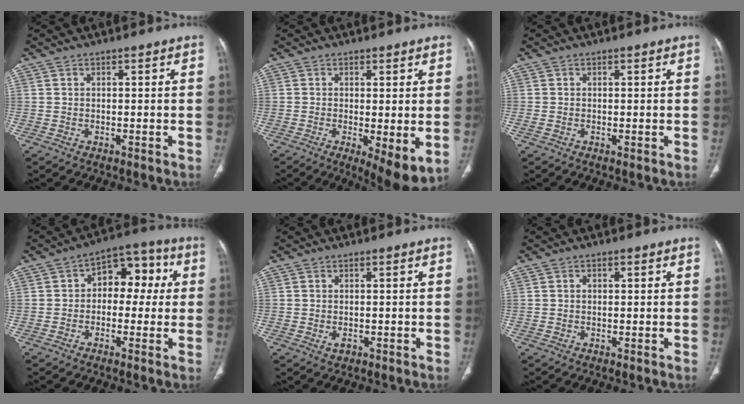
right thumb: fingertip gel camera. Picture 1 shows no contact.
{"total": 7.6, "force": [-1.4, 2.3, 7.1], "torque": [-0.112, -0.026, -0.020]}
{"total": 0.8, "force": [-0.1, 0.4, 0.6], "torque": [-0.016, -0.003, -0.002]}
{"total": 10.1, "force": [1.0, 6.9, 7.3], "torque": [-0.053, 0.036, 0.002]}
{"total": 1.4, "force": [-0.4, 1.0, 0.9], "torque": [-0.015, 0.002, -0.004]}
{"total": 0.9, "force": [0.2, 0.7, 0.5], "torque": [-0.005, 0.002, 0.002]}